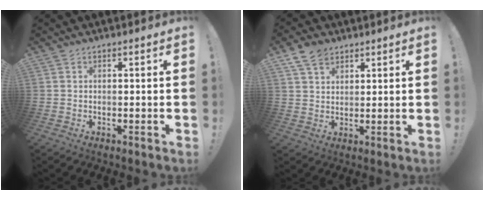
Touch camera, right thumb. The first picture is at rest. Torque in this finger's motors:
{"motor_torque": [-0.26, 0.36, 0.08, 0.67, 0.00]}